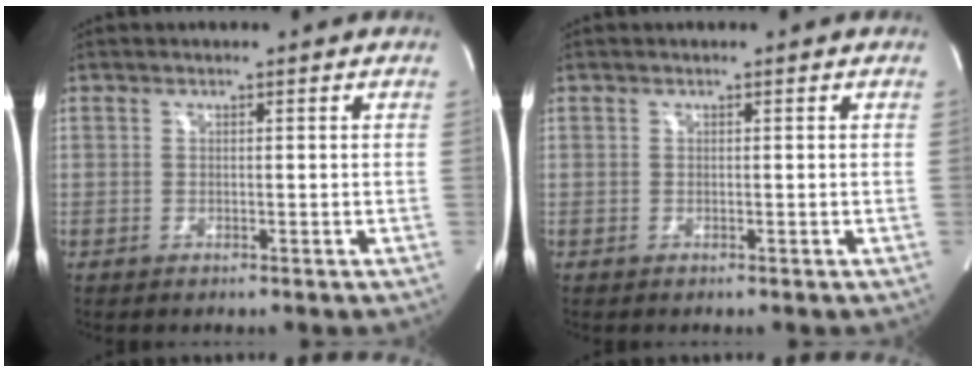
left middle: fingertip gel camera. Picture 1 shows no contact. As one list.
[{"total": 0.0}]